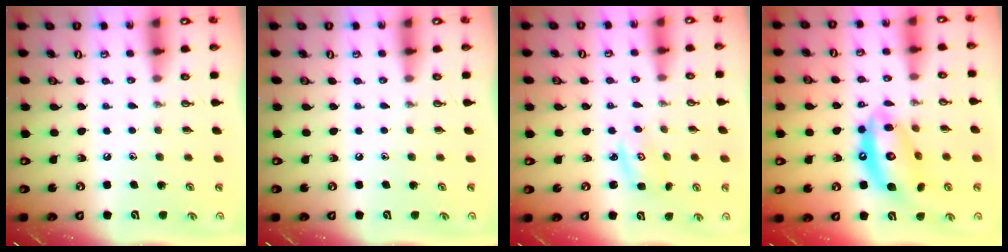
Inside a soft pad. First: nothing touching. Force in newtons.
{"total": 0.0}
{"total": 2.7, "press": 2.7, "slide": 0.2}
{"total": 15.1, "press": 15.0, "slide": 1.8}